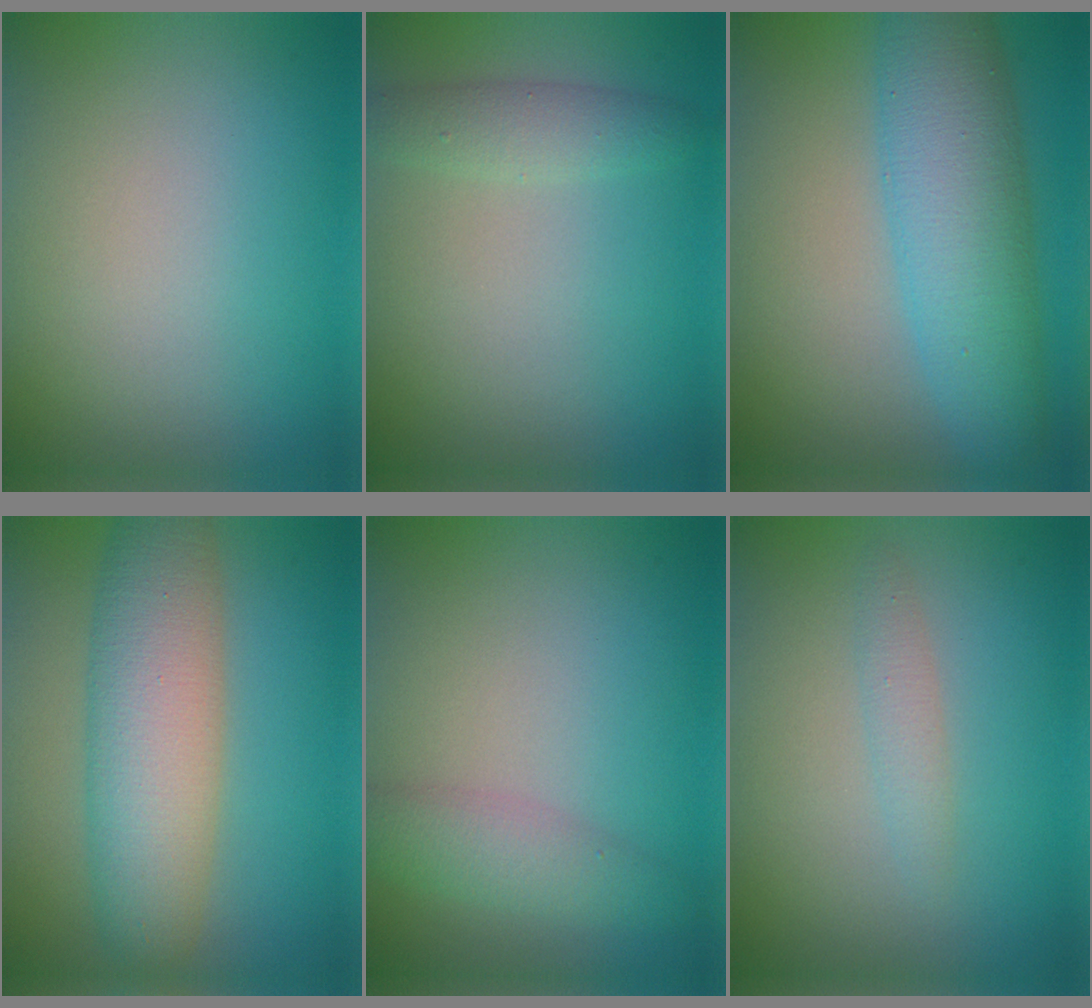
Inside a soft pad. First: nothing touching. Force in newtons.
{"total": 2.1, "press": 2.1, "slide": 0.1}
{"total": 8.2, "press": 8.2, "slide": 0.2}
{"total": 7.8, "press": 7.8, "slide": 0.3}
{"total": 2.8, "press": 2.8, "slide": 0.1}
{"total": 1.4, "press": 1.4, "slide": 0.0}